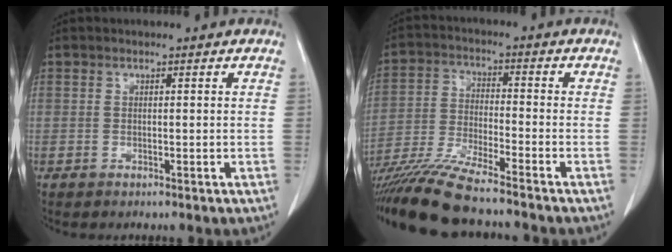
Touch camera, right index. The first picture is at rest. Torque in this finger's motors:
{"motor_torque": [1.08, -1.06, 0.81, 0.21]}